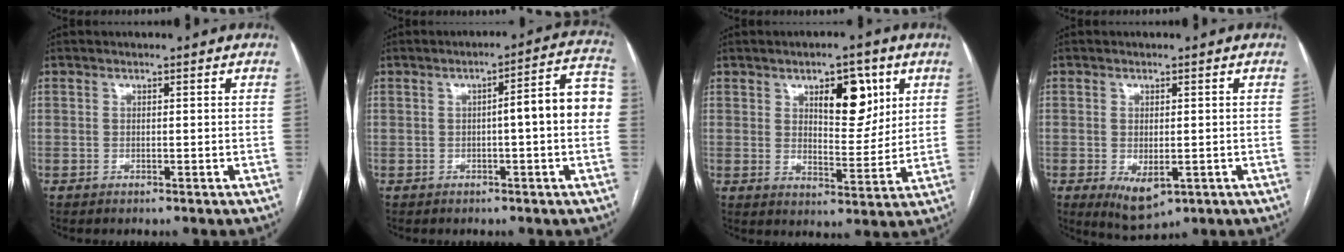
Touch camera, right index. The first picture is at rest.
{"total": 8.8, "force": [-0.3, 0.7, 8.8], "torque": [-0.108, 0.030, -0.011]}
{"total": 8.7, "force": [3.9, 3.5, 6.9], "torque": [-0.098, 0.002, 0.063]}
{"total": 5.7, "force": [-1.8, 2.8, 4.6], "torque": [-0.073, -0.015, -0.011]}